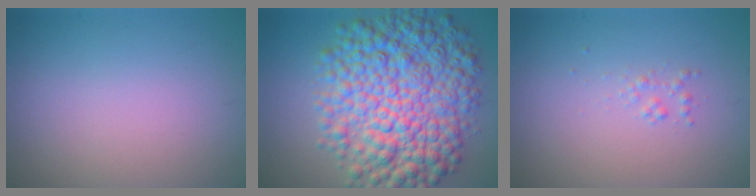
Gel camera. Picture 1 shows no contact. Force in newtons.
{"total": 11.3, "press": 11.3, "slide": 0.1}
{"total": 0.7, "press": 0.7, "slide": 0.0}